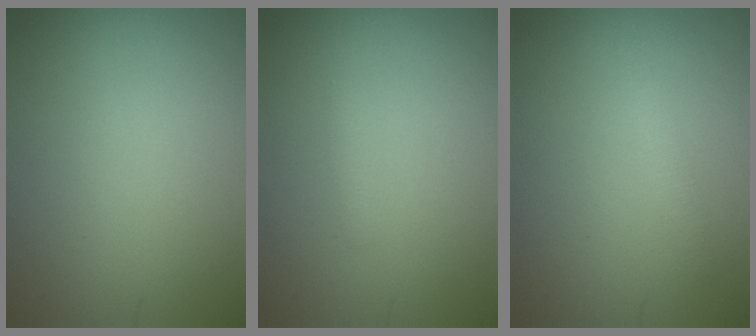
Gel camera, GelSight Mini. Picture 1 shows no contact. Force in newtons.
{"total": 0.6, "press": 0.6, "slide": 0.1}
{"total": 1.2, "press": 1.2, "slide": 0.0}